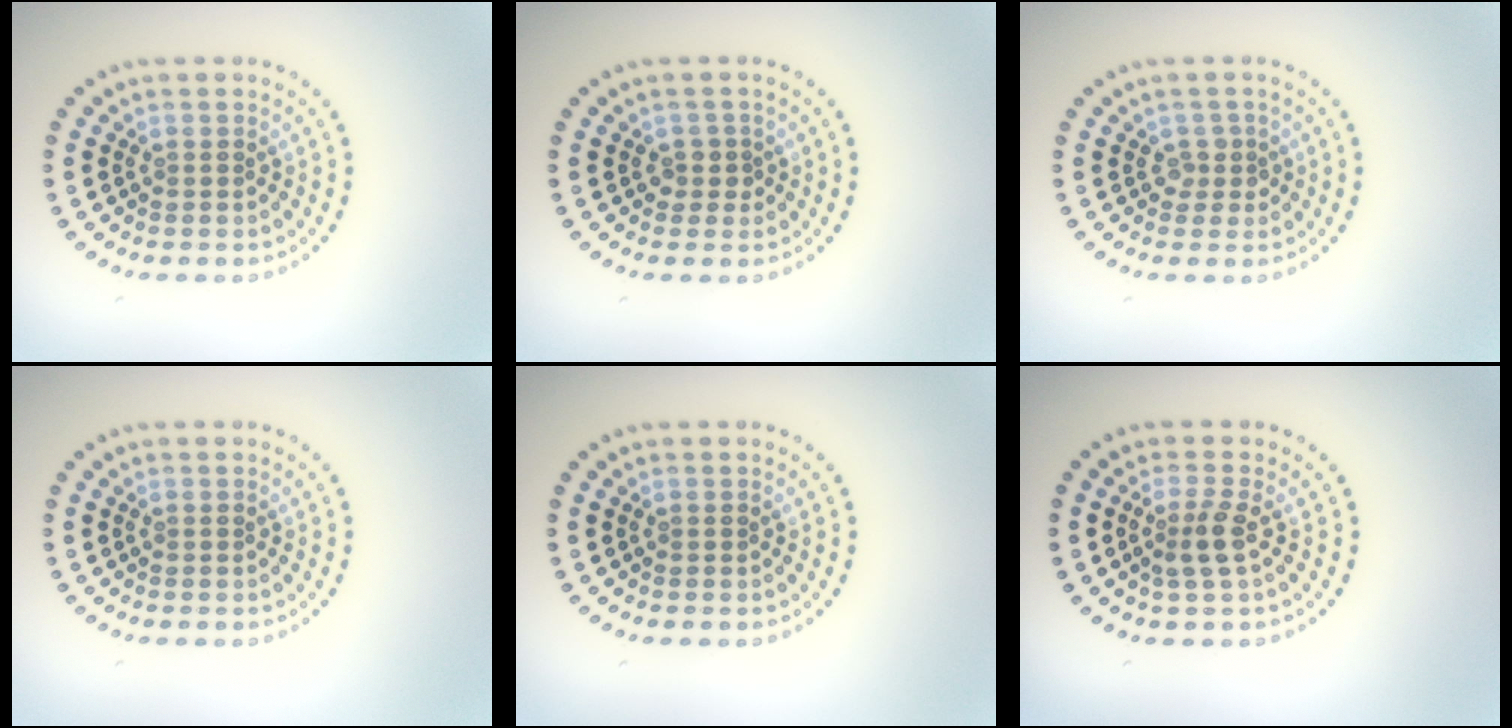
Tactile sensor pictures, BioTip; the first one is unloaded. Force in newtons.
{"total": 1.3, "press": 1.1, "slide": 0.7}
{"total": 1.4, "press": 1.1, "slide": 0.8}
{"total": 0.0}
{"total": 0.0}
{"total": 2.2, "press": 1.9, "slide": 1.1}